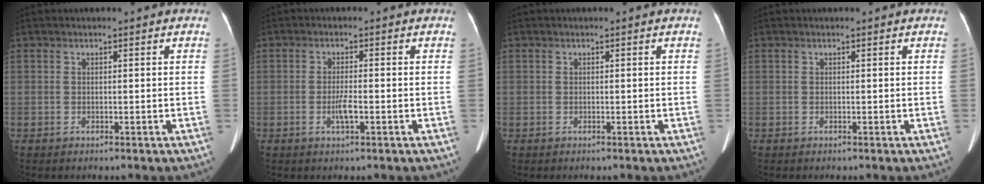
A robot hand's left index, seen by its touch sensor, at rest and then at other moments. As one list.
[{"total": 2.4, "force": [-0.8, 0.3, 2.2], "torque": [-0.048, -0.002, -0.015]}, {"total": 0.0}, {"total": 0.0}]